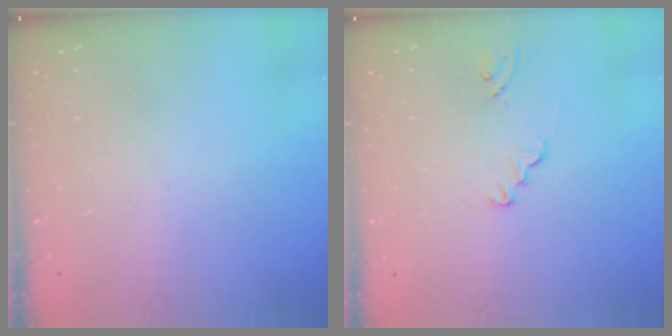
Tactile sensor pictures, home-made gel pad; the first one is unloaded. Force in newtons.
{"total": 1.4, "press": 1.4, "slide": 0.1}